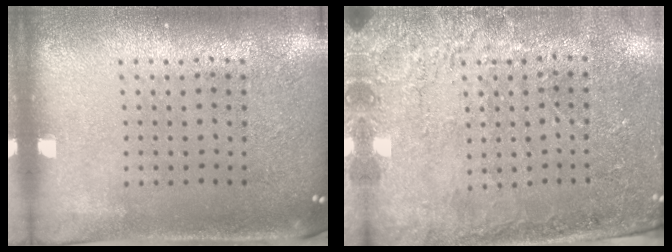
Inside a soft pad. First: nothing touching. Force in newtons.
{"total": 2.5, "press": 2.4, "slide": 0.9}